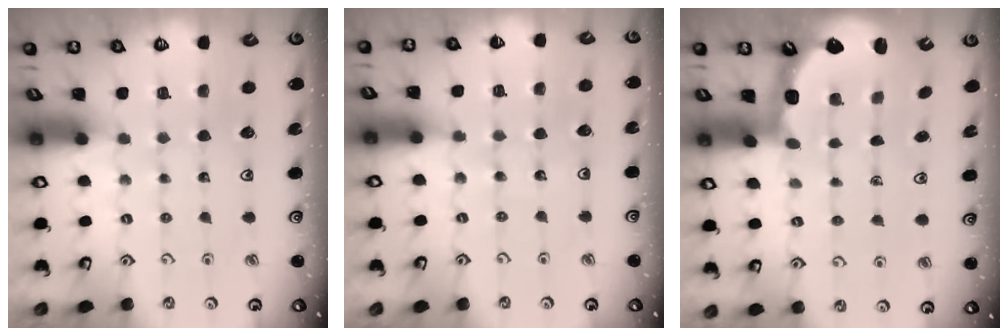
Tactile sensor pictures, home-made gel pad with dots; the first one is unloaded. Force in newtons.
{"total": 3.6, "press": 3.5, "slide": 1.0}
{"total": 2.8, "press": 2.0, "slide": 2.0}